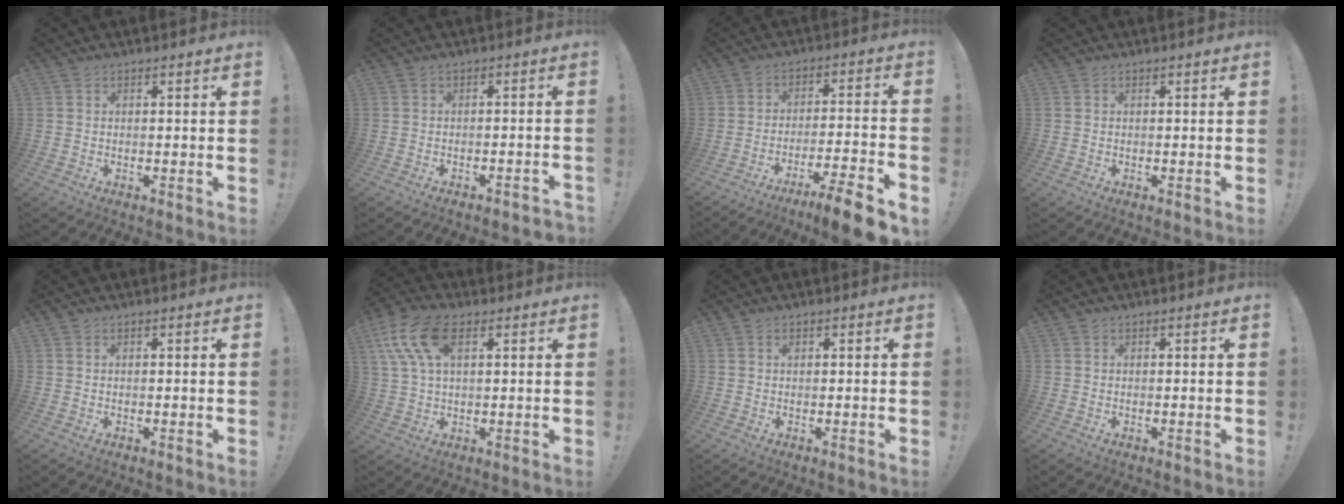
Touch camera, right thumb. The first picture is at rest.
{"total": 2.0, "force": [-1.6, 0.1, 1.2], "torque": [-0.018, 0.001, -0.027]}
{"total": 10.4, "force": [-7.7, 0.2, 7.0], "torque": [-0.097, 0.037, -0.130]}
{"total": 0.0}
{"total": 0.0}
{"total": 13.1, "force": [5.1, 7.0, 9.8], "torque": [-0.198, -0.003, 0.098]}
{"total": 0.0}
{"total": 0.0}